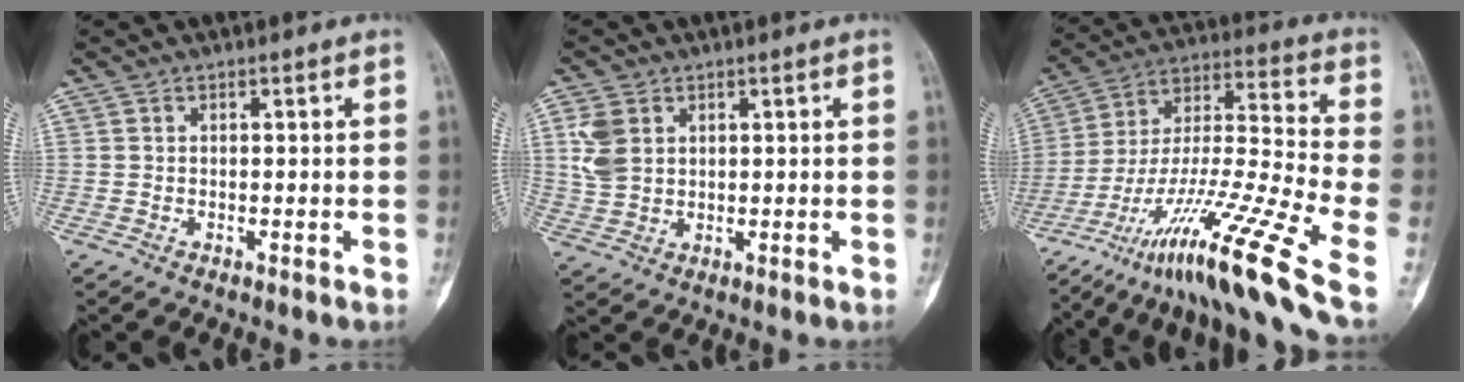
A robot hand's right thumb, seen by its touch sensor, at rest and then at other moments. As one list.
[{"total": 6.1, "force": [2.0, 4.5, 3.5], "torque": [-0.064, 0.002, 0.045]}, {"total": 25.6, "force": [-14.3, 2.7, 21.1], "torque": [-0.375, 0.052, -0.248]}]